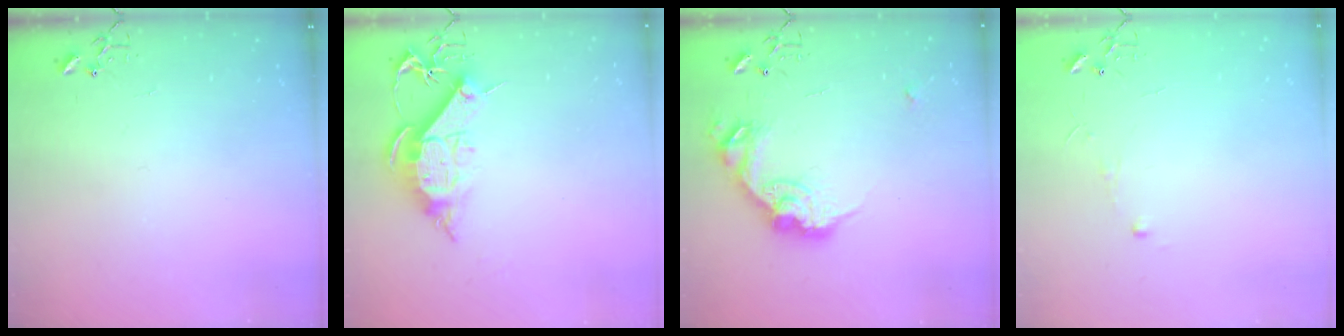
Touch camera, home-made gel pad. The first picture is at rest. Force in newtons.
{"total": 11.4, "press": 11.3, "slide": 1.1}
{"total": 16.0, "press": 16.0, "slide": 0.3}
{"total": 3.9, "press": 3.8, "slide": 0.4}